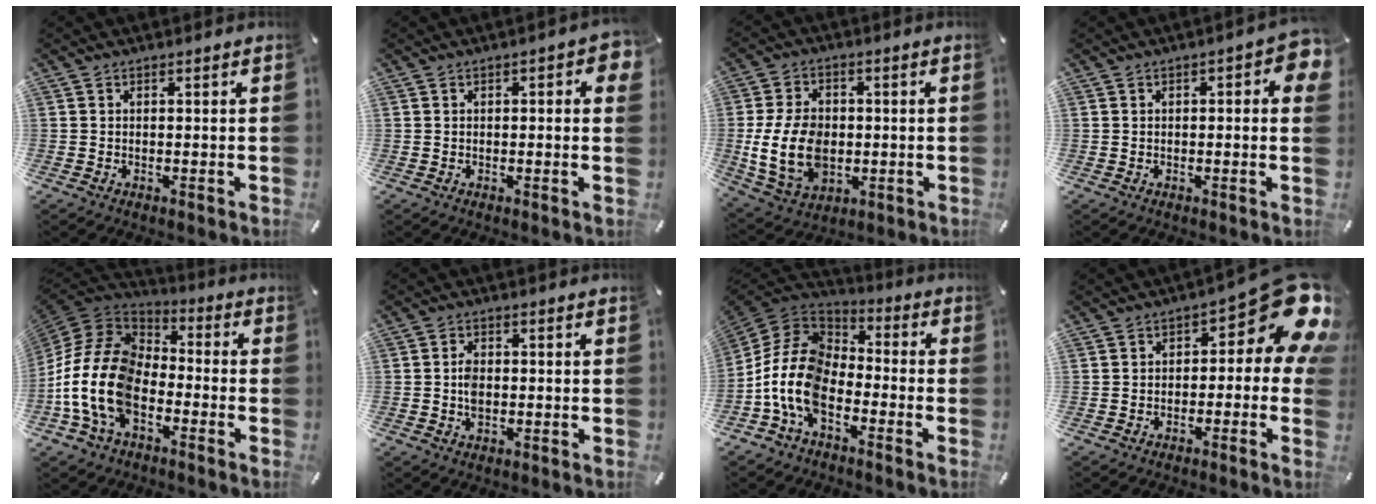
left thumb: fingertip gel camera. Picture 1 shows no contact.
{"total": 2.9, "force": [0.3, 1.3, 2.6], "torque": [-0.033, 0.001, 0.001]}
{"total": 14.8, "force": [-1.2, 10.9, 10.0], "torque": [-0.222, -0.001, -0.021]}
{"total": 4.4, "force": [0.5, 1.9, 3.9], "torque": [-0.048, 0.002, 0.004]}
{"total": 17.6, "force": [-7.7, 10.9, 11.4], "torque": [-0.260, 0.027, -0.145]}
{"total": 3.6, "force": [-0.3, 2.3, 2.7], "torque": [-0.050, 0.005, -0.005]}
{"total": 14.4, "force": [-7.4, 8.7, 8.8], "torque": [-0.211, 0.025, -0.146]}
{"total": 13.3, "force": [4.5, 5.9, 11.0], "torque": [-0.125, -0.042, 0.073]}